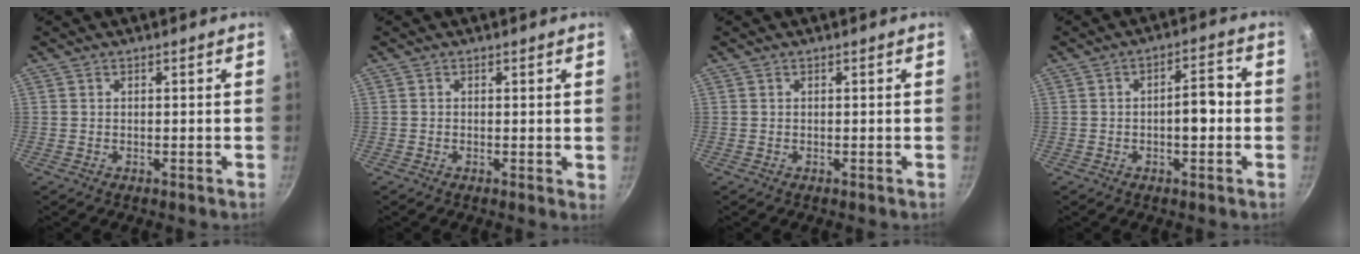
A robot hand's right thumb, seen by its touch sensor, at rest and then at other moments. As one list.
[{"total": 0.9, "force": [0.1, 0.4, 0.8], "torque": [-0.009, -0.001, -0.001]}, {"total": 0.0}, {"total": 5.8, "force": [-0.9, 2.5, 5.1], "torque": [-0.061, 0.023, -0.016]}]